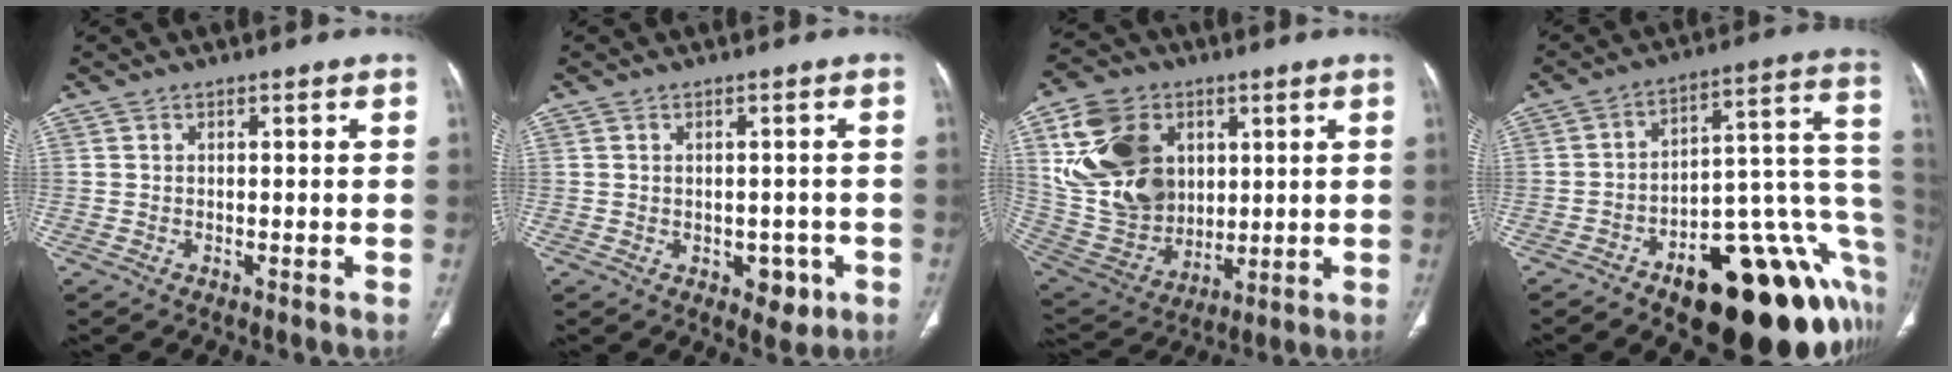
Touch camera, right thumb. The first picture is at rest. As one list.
[{"total": 4.1, "force": [-1.3, 2.8, 2.6], "torque": [-0.011, 0.004, -0.007]}, {"total": 21.4, "force": [5.6, 16.4, 12.5], "torque": [-0.222, -0.005, 0.124]}, {"total": 29.0, "force": [-11.1, 12.1, 23.9], "torque": [-0.210, 0.078, -0.149]}]